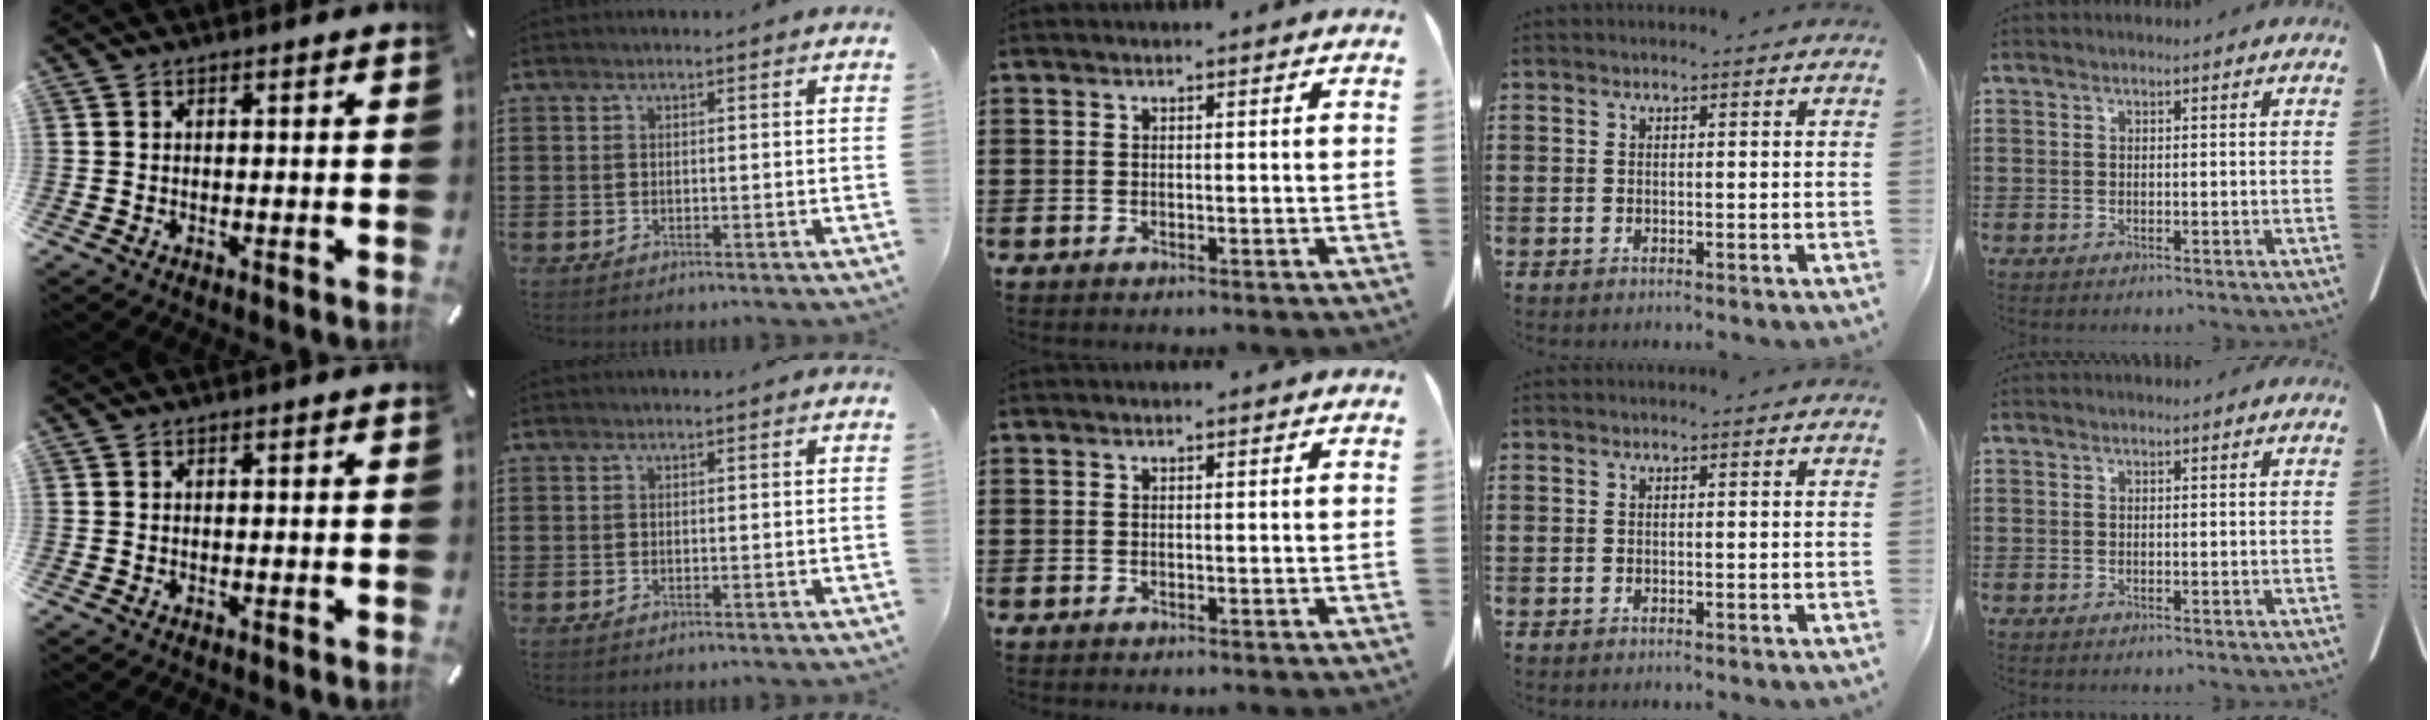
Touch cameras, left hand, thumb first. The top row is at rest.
{}